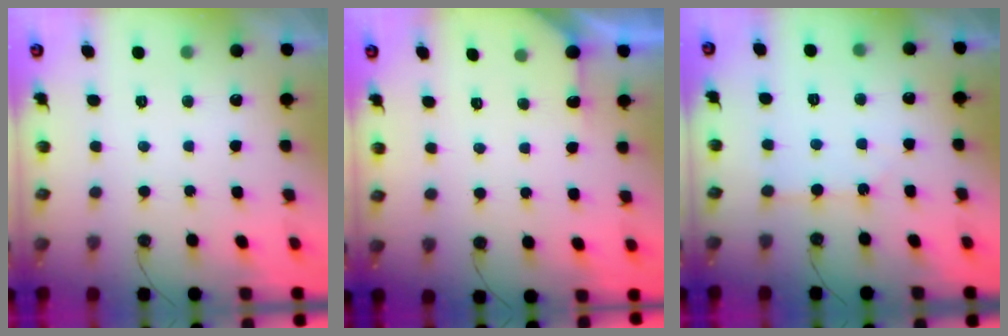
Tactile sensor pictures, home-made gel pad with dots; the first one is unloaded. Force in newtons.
{"total": 3.4, "press": 3.4, "slide": 0.4}
{"total": 3.9, "press": 3.9, "slide": 0.5}